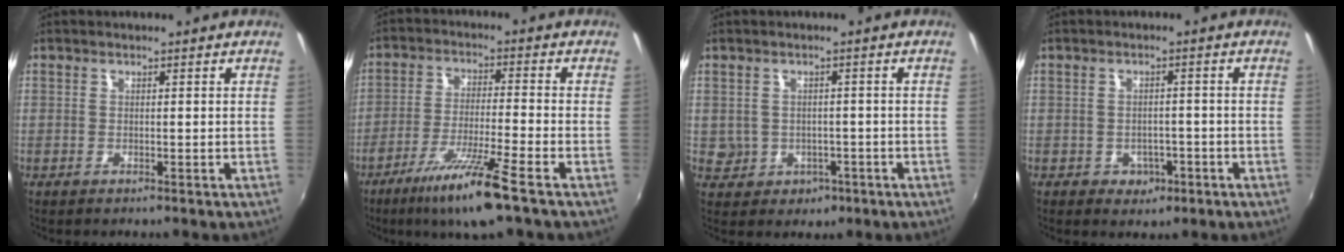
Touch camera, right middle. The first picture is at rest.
{"total": 10.8, "force": [-6.8, 0.1, 8.4], "torque": [-0.175, -0.019, -0.124]}
{"total": 5.0, "force": [-0.8, 4.8, 1.3], "torque": [-0.040, 0.004, 0.003]}
{"total": 3.6, "force": [-1.1, 3.1, 1.5], "torque": [-0.035, 0.000, -0.006]}